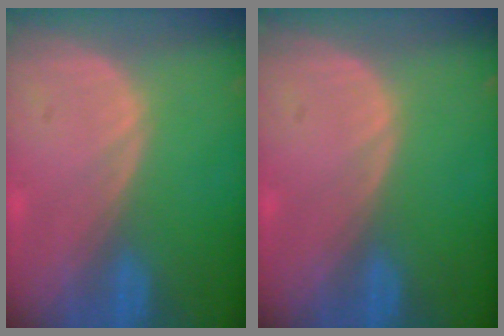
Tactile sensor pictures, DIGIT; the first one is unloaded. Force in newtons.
{"total": 0.0}